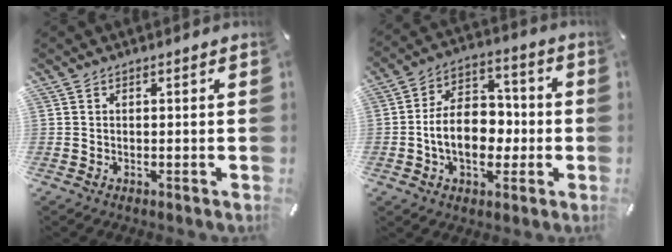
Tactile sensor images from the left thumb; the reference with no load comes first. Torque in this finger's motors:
{"motor_torque": [0.36, 0.40, 1.81, 0.67, 0.22]}